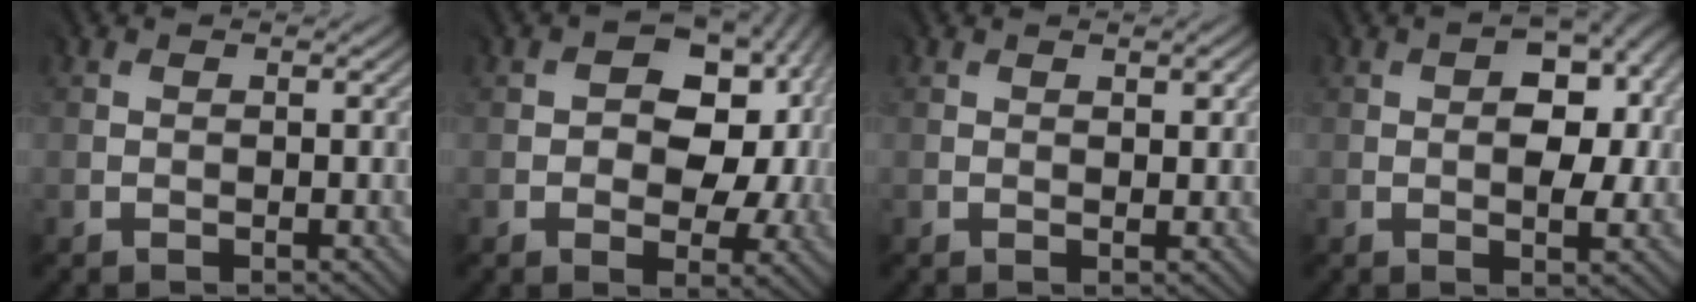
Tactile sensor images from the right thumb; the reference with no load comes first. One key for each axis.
{"total": 10.9, "fx": 1.6, "fy": 7.2, "fz": 8.0, "tx": -0.122, "ty": -0.007, "tz": 0.028}
{"total": 1.4, "fx": 0.8, "fy": 0.7, "fz": 1.0, "tx": -0.014, "ty": -0.004, "tz": 0.017}
{"total": 5.8, "fx": 0.3, "fy": 3.1, "fz": 4.8, "tx": -0.070, "ty": -0.004, "tz": 0.003}